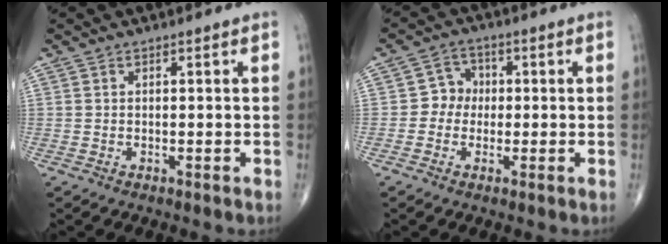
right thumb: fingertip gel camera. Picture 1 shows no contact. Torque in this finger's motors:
{"motor_torque": [0.59, 0.55, 0.42, -0.15, -0.02]}